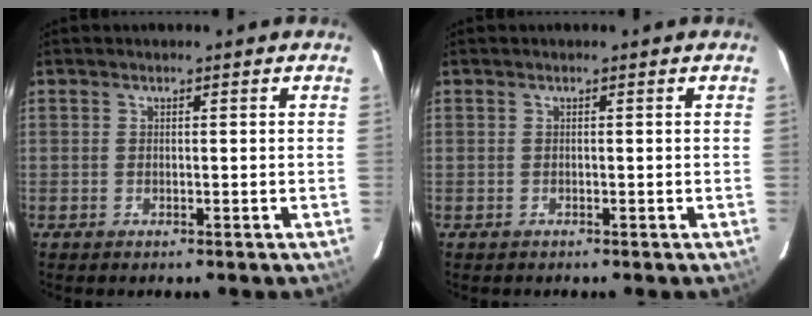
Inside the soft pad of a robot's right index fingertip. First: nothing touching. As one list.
[{"total": 0.0}]